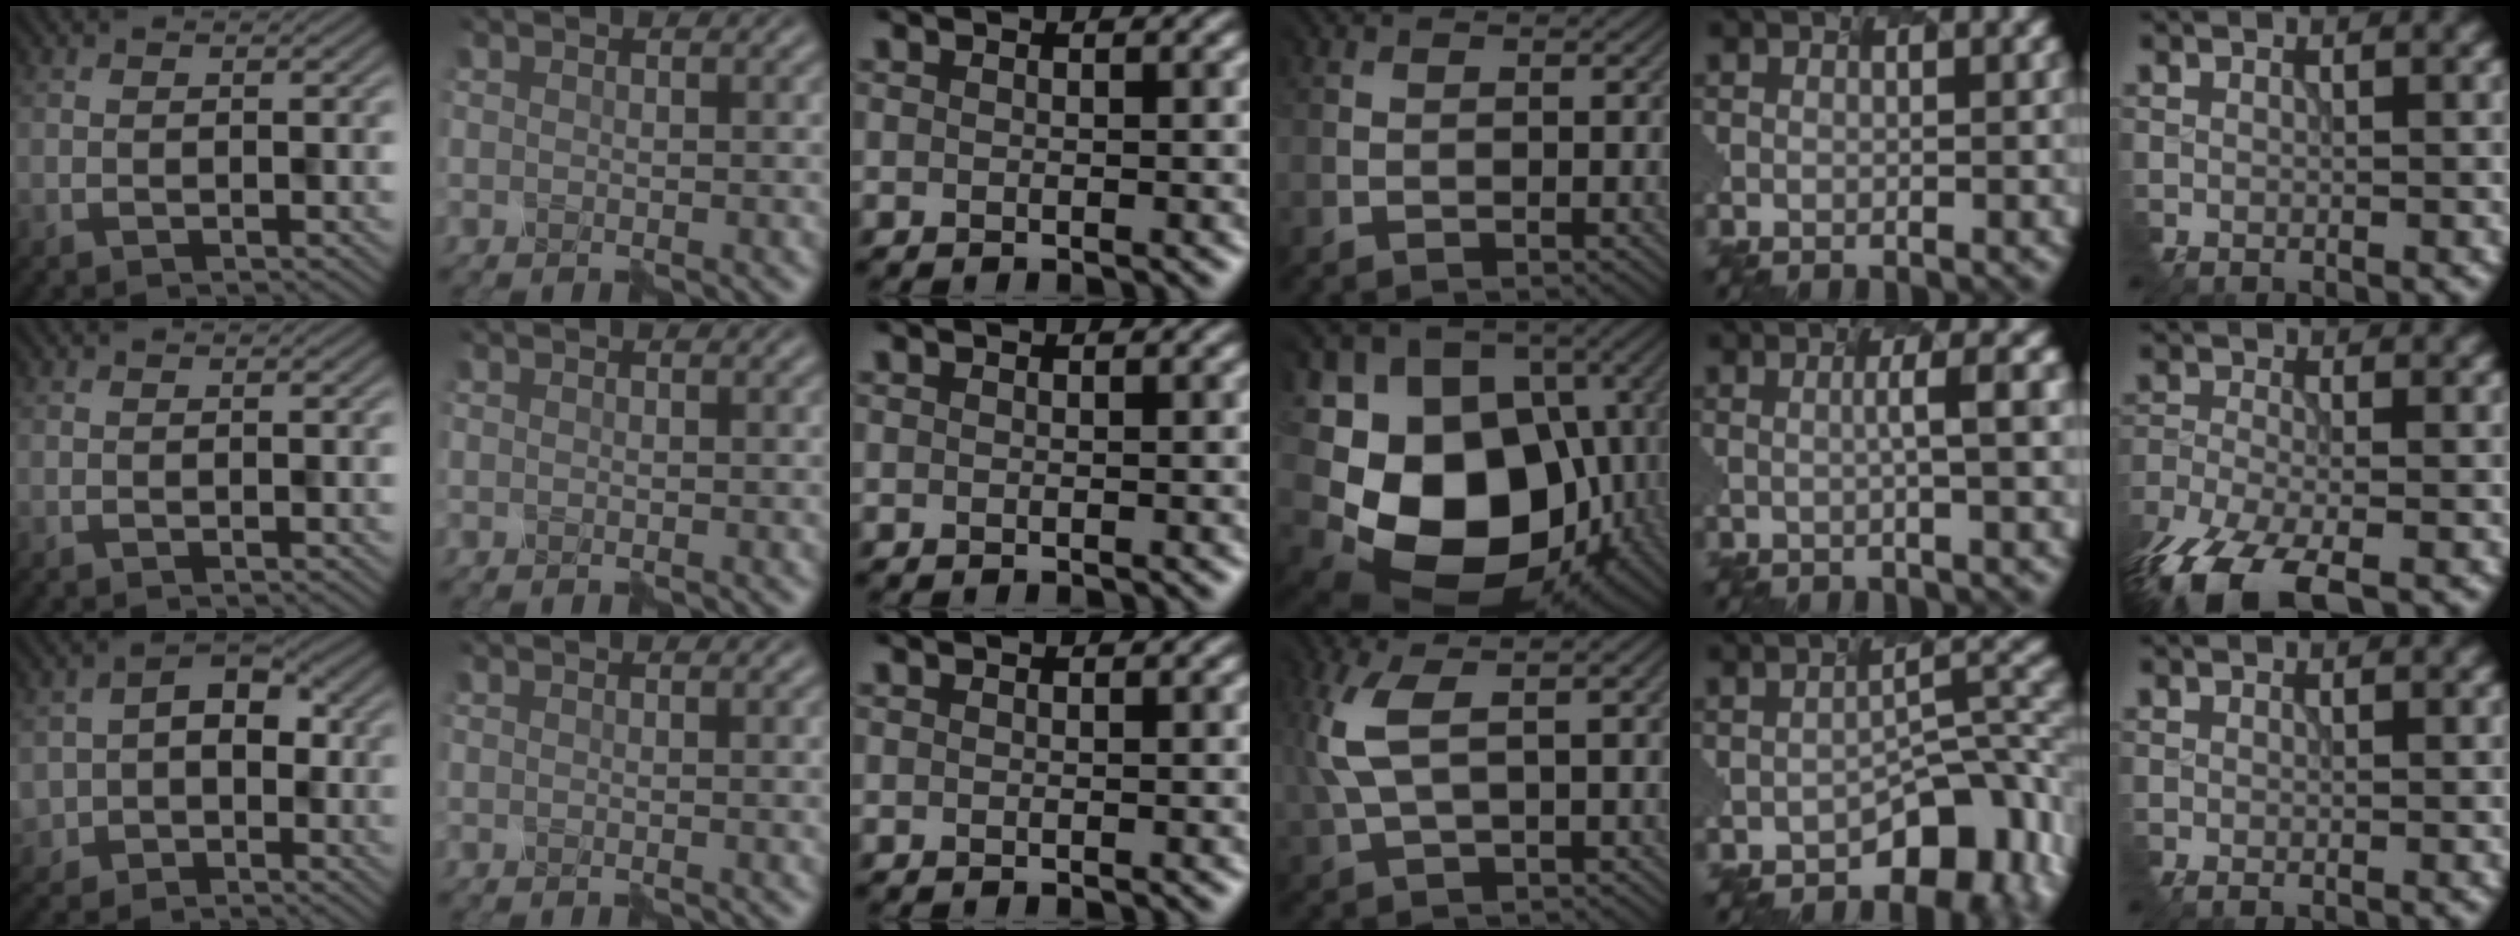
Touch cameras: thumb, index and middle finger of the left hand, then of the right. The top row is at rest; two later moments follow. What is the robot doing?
{"motion": "disassemble", "object": "velcro strap"}